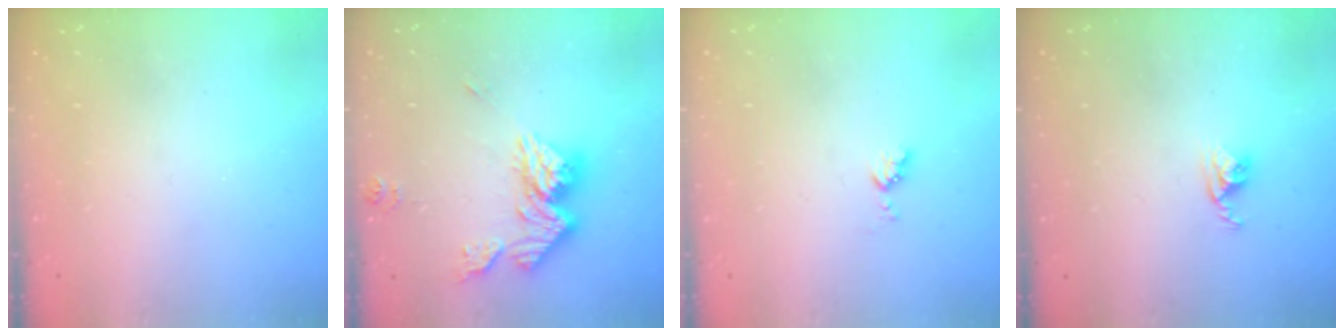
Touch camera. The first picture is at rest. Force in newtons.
{"total": 14.8, "press": 14.7, "slide": 1.6}
{"total": 3.9, "press": 3.9, "slide": 0.5}
{"total": 3.9, "press": 3.9, "slide": 0.2}